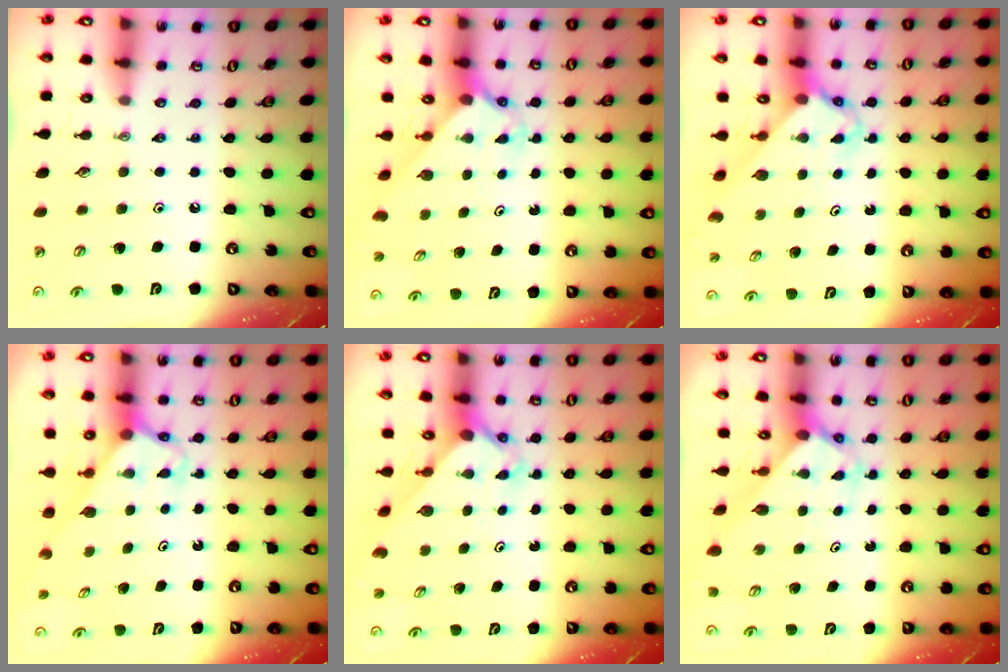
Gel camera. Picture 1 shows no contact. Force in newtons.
{"total": 2.5, "press": 2.5, "slide": 0.3}
{"total": 2.5, "press": 2.5, "slide": 0.2}
{"total": 2.7, "press": 2.7, "slide": 0.1}
{"total": 2.6, "press": 2.6, "slide": 0.2}
{"total": 2.6, "press": 2.6, "slide": 0.2}